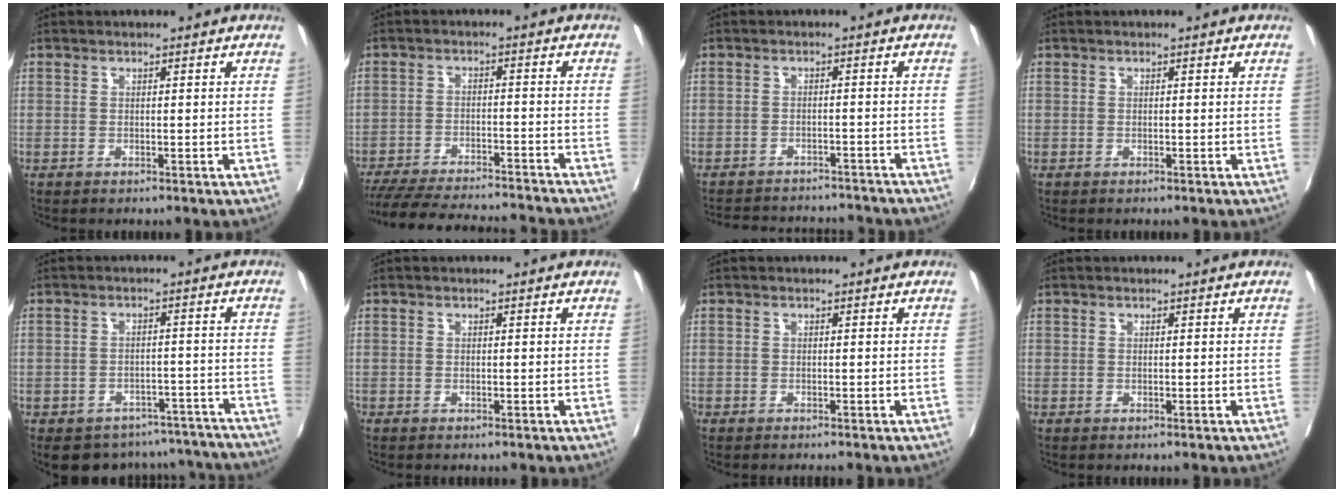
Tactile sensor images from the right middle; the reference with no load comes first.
{"total": 21.1, "force": [-19.0, 2.8, 8.7], "torque": [-0.173, -0.019, -0.276]}
{"total": 15.2, "force": [-13.4, 4.2, 5.6], "torque": [-0.116, -0.002, -0.173]}
{"total": 0.0}
{"total": 17.2, "force": [-14.7, 7.4, 5.0], "torque": [-0.096, 0.030, -0.162]}
{"total": 0.0}
{"total": 0.5, "force": [-0.5, 0.1, 0.1], "torque": [-0.001, -0.003, -0.013]}
{"total": 0.0}